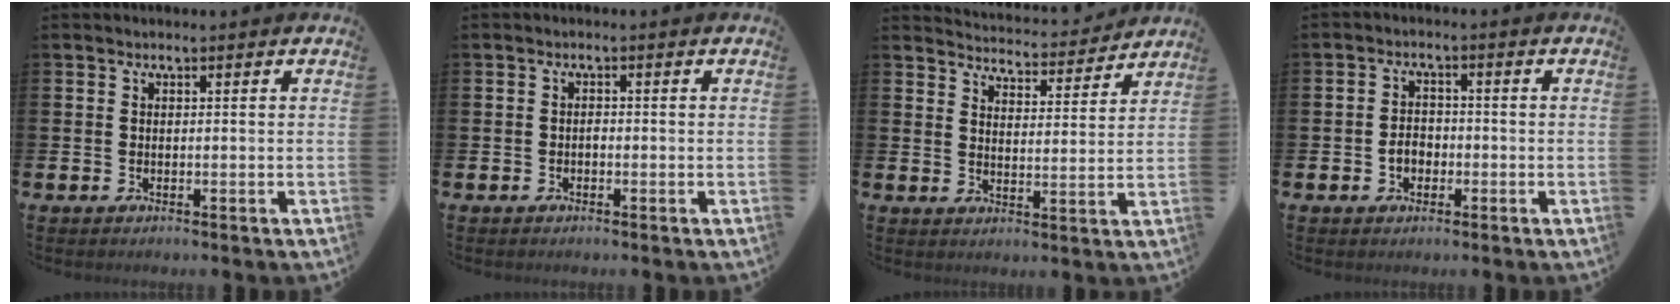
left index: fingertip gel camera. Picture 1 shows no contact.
{"total": 0.7, "force": [-0.4, 0.4, 0.3], "torque": [-0.006, -0.001, -0.009]}
{"total": 4.6, "force": [4.6, 0.4, 0.1], "torque": [-0.017, -0.038, 0.077]}
{"total": 2.6, "force": [-0.9, 2.0, 1.4], "torque": [-0.020, -0.001, -0.022]}